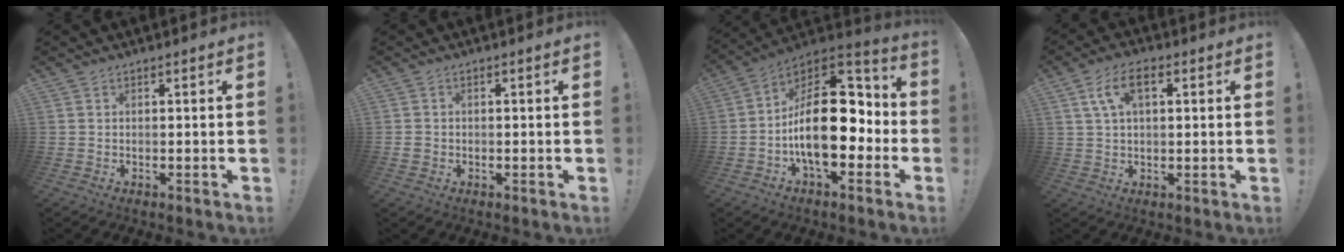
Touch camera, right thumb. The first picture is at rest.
{"total": 1.4, "force": [-0.3, 1.2, 0.5], "torque": [-0.007, 0.003, -0.005]}
{"total": 23.8, "force": [-2.5, 13.1, 19.7], "torque": [-0.322, 0.013, -0.035]}
{"total": 8.7, "force": [2.9, 4.7, 6.7], "torque": [-0.127, 0.010, 0.054]}